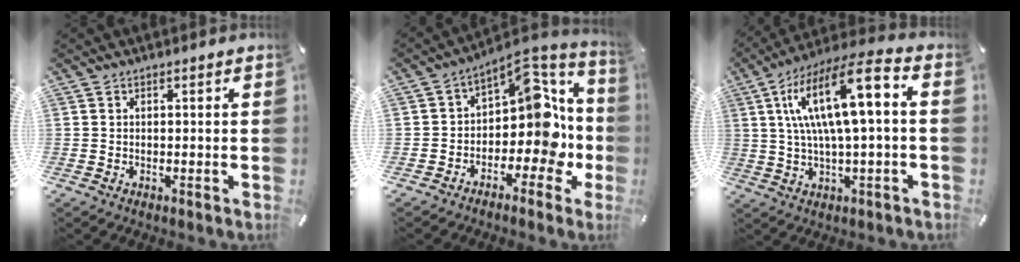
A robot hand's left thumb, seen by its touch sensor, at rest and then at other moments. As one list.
[{"total": 12.4, "force": [0.9, 7.9, 9.5], "torque": [-0.142, -0.035, 0.007]}, {"total": 16.7, "force": [3.7, 4.9, 15.5], "torque": [-0.305, -0.006, 0.052]}]